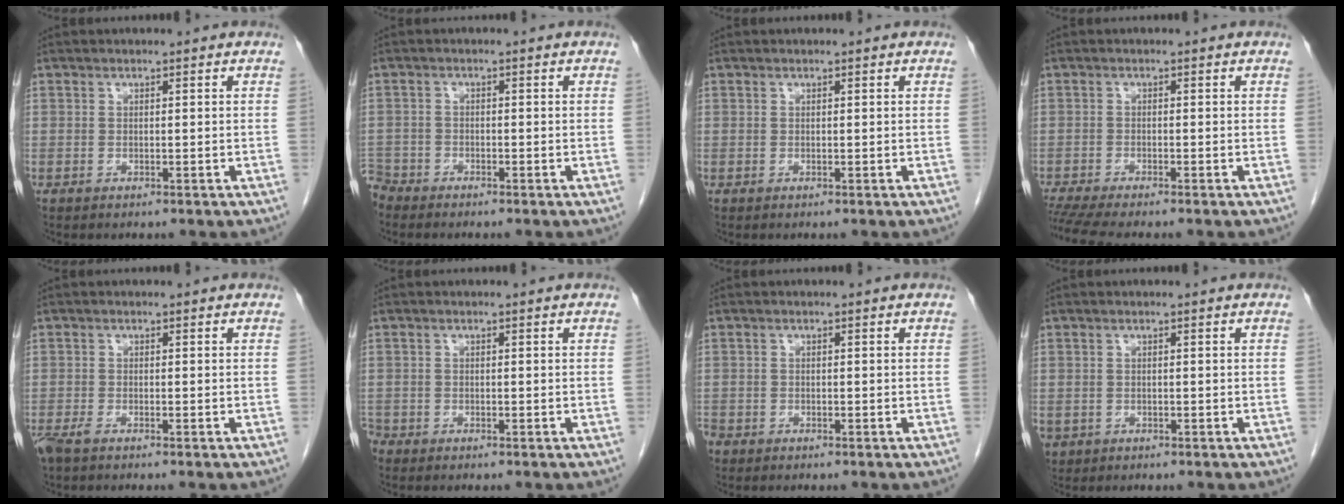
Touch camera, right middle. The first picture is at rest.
{"total": 3.6, "force": [-3.4, 1.1, -0.1], "torque": [0.005, -0.006, -0.068]}
{"total": 0.0}
{"total": 7.1, "force": [-6.2, -0.1, 3.5], "torque": [-0.054, -0.015, -0.102]}
{"total": 2.4, "force": [-1.9, 0.4, 1.5], "torque": [-0.030, -0.005, -0.037]}
{"total": 1.6, "force": [-1.5, 0.7, 0.2], "torque": [-0.005, -0.001, -0.027]}
{"total": 2.8, "force": [-2.1, 1.7, 0.8], "torque": [-0.022, -0.001, -0.040]}
{"total": 2.1, "force": [-1.1, 1.7, 0.6], "torque": [-0.013, 0.000, -0.013]}